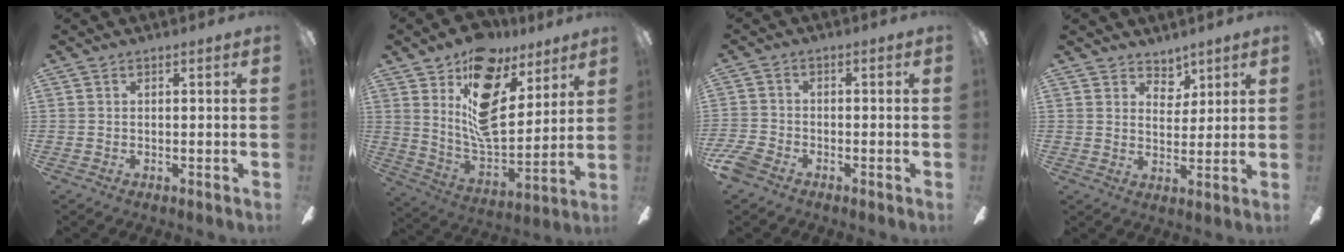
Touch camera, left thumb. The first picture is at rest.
{"total": 18.9, "force": [10.4, 10.4, 12.0], "torque": [-0.200, -0.061, 0.185]}
{"total": 4.7, "force": [-3.2, 2.6, 2.3], "torque": [-0.056, 0.011, -0.064]}
{"total": 5.0, "force": [3.8, 3.1, 0.6], "torque": [-0.012, -0.015, 0.070]}